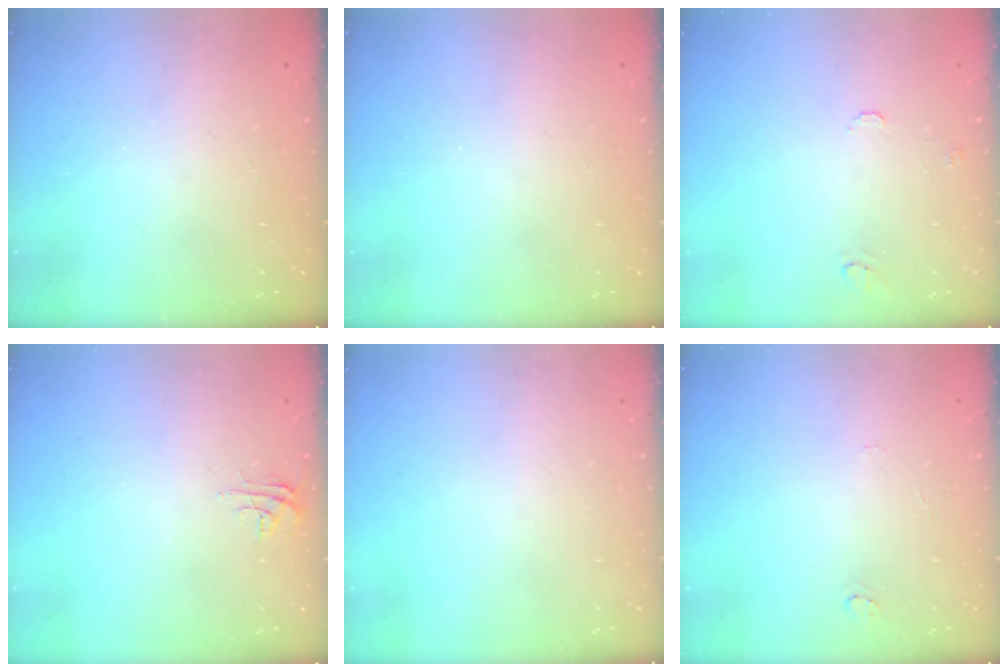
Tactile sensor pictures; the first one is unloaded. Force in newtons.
{"total": 0.0}
{"total": 6.0, "press": 6.0, "slide": 0.6}
{"total": 4.7, "press": 4.6, "slide": 0.3}
{"total": 0.0}
{"total": 3.8, "press": 3.8, "slide": 0.4}